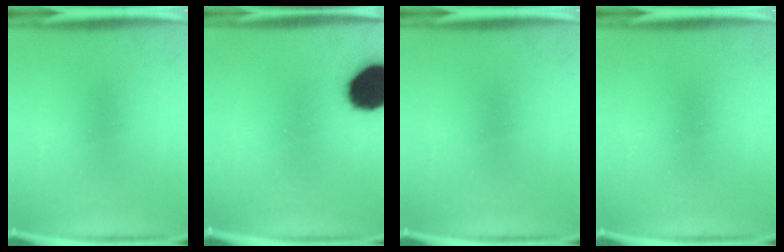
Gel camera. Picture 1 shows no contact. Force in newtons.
{"total": 17.7}
{"total": 0.0}
{"total": 0.0}